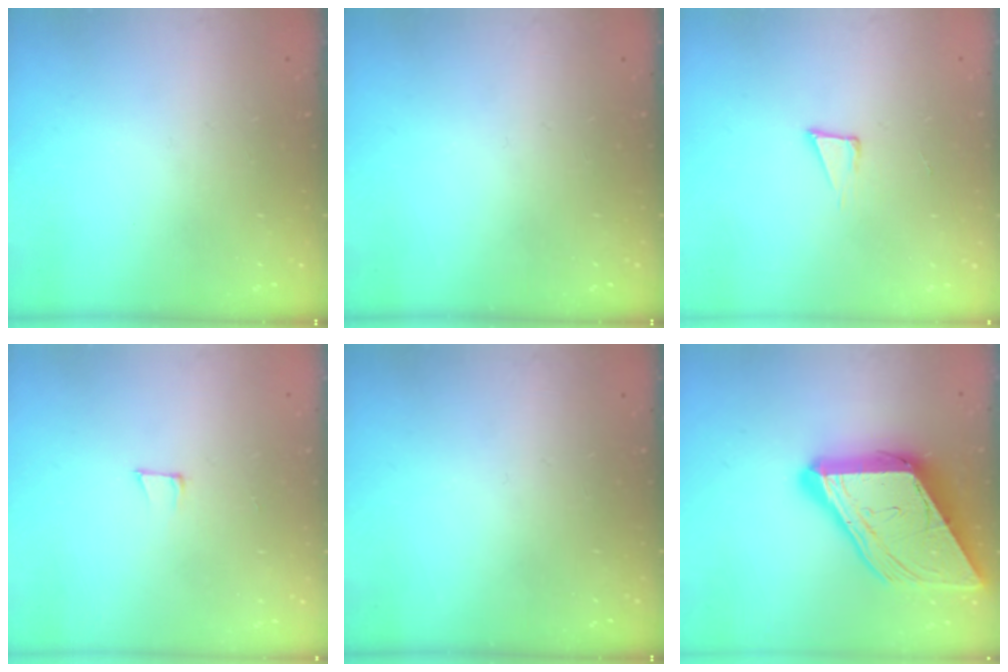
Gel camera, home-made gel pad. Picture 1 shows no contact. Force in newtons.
{"total": 0.0}
{"total": 3.9, "press": 2.4, "slide": 3.1}
{"total": 6.7, "press": 5.8, "slide": 3.2}
{"total": 0.0}
{"total": 19.0, "press": 18.8, "slide": 2.1}